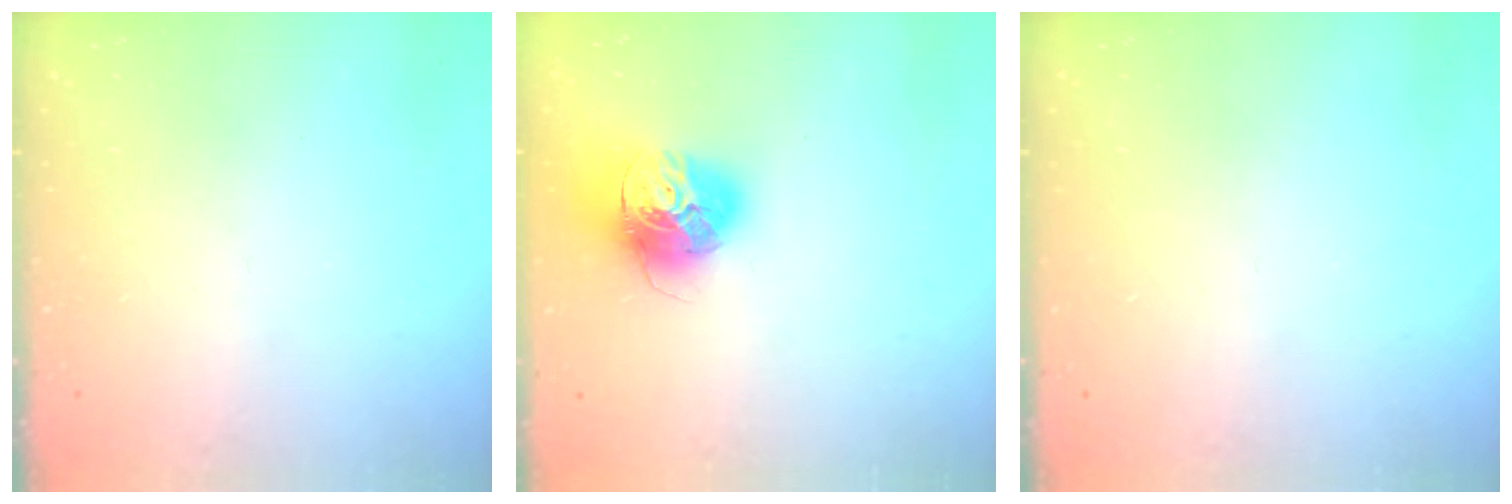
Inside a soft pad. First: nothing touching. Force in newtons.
{"total": 17.1, "press": 17.0, "slide": 1.5}
{"total": 0.0}